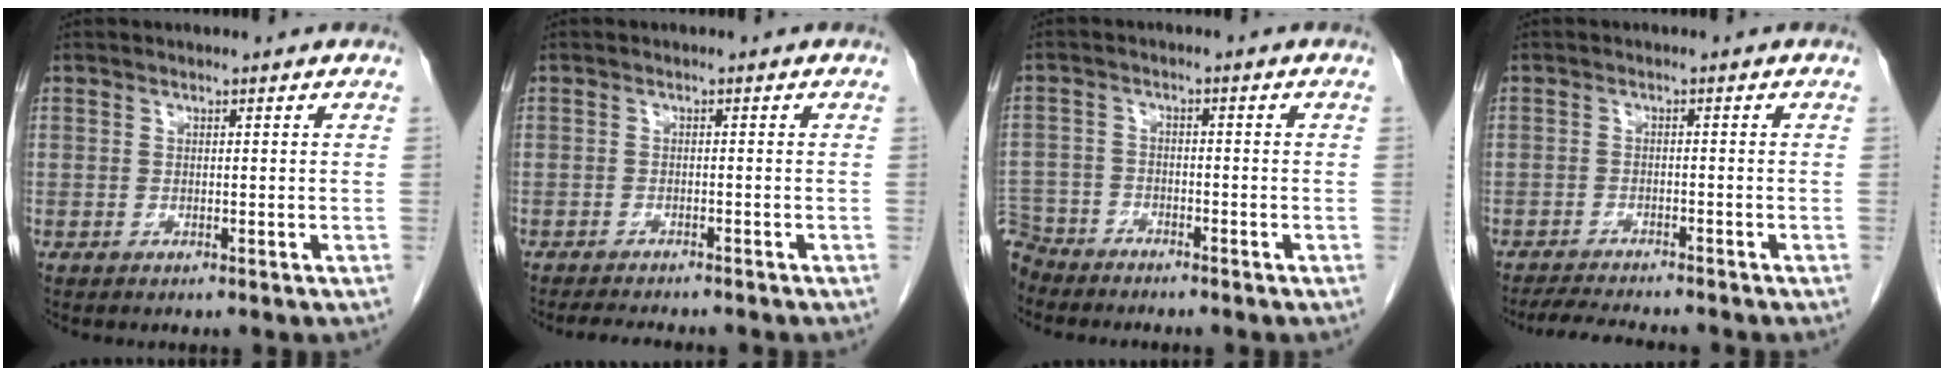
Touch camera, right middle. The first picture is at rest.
{"total": 5.9, "force": [-5.3, 0.8, 2.5], "torque": [-0.032, -0.010, -0.075]}
{"total": 6.7, "force": [-6.1, 2.7, 0.3], "torque": [-0.009, -0.005, -0.116]}
{"total": 6.5, "force": [-6.1, 0.5, 2.4], "torque": [-0.036, -0.014, -0.096]}